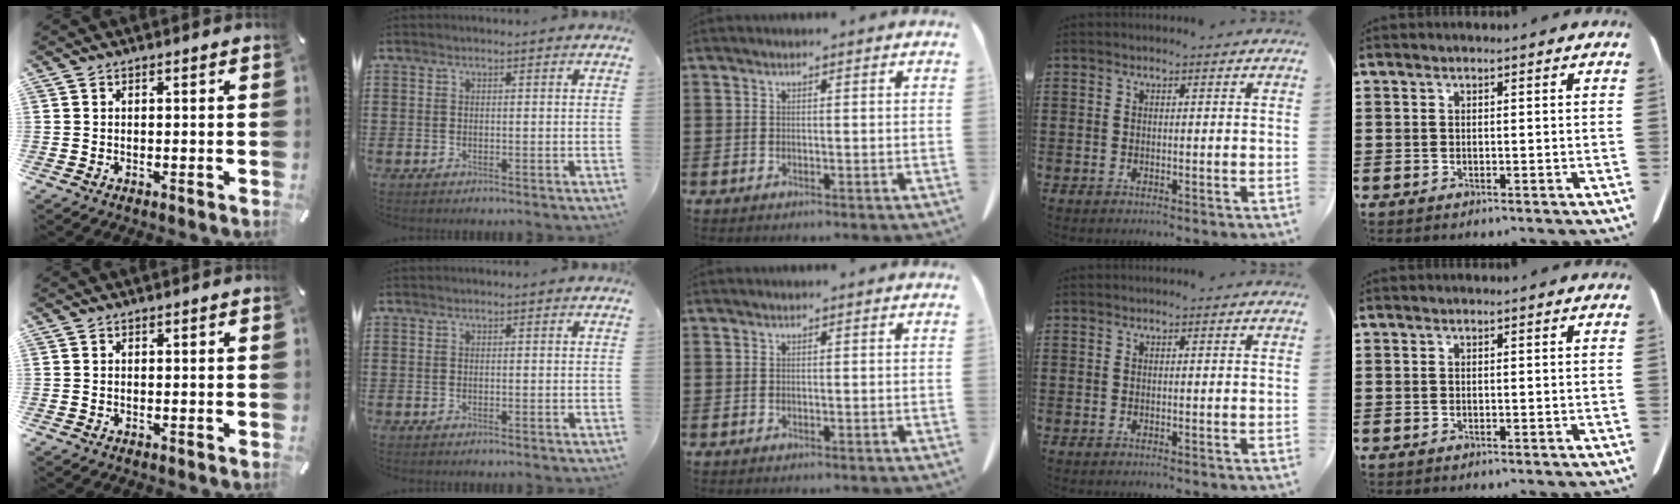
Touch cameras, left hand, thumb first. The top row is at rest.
{}